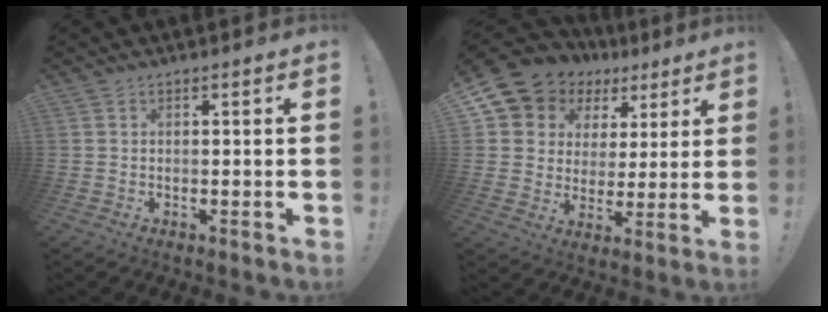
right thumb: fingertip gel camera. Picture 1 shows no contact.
{"total": 9.0, "force": [5.5, 6.9, 1.7], "torque": [-0.039, -0.048, 0.110]}